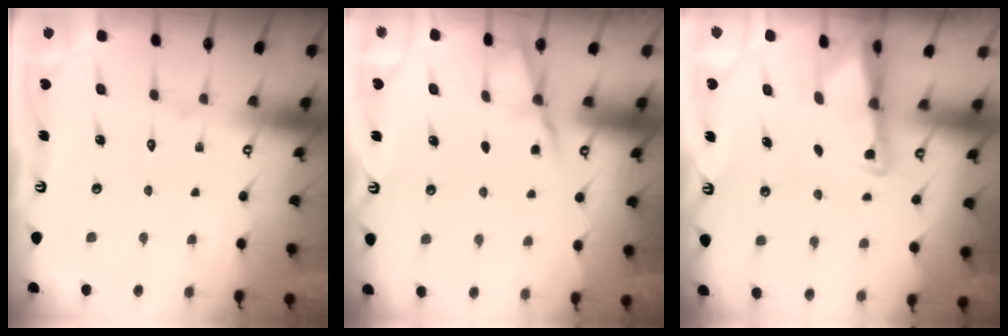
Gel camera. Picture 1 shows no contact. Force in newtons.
{"total": 2.8, "press": 2.8, "slide": 0.5}
{"total": 2.4, "press": 2.3, "slide": 0.5}